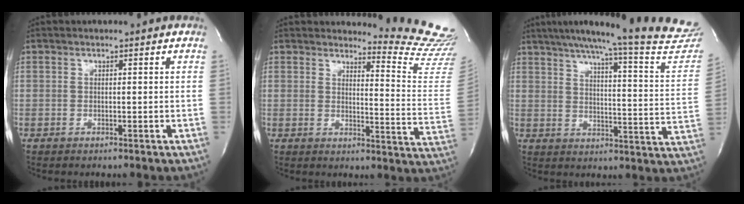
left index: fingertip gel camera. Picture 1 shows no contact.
{"total": 13.5, "force": [13.4, -1.1, 1.1], "torque": [-0.002, -0.157, 0.129]}
{"total": 24.8, "force": [22.8, 0.0, 9.8], "torque": [-0.141, -0.089, 0.271]}